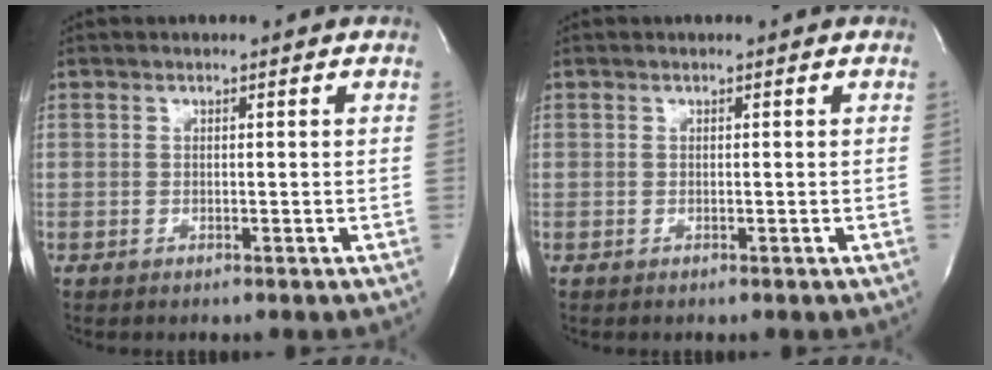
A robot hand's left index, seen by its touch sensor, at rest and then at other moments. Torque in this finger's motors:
{"motor_torque": [-0.04, 0.02, 0.00, 0.00]}